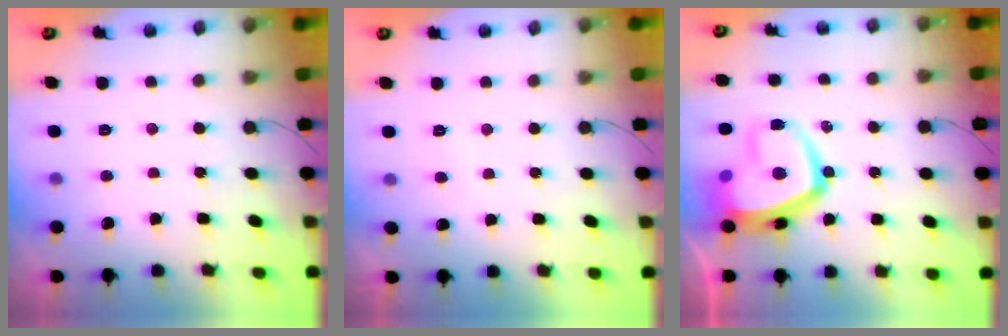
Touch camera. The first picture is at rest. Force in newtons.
{"total": 0.6, "press": 0.5, "slide": 0.4}
{"total": 18.3, "press": 18.2, "slide": 1.3}